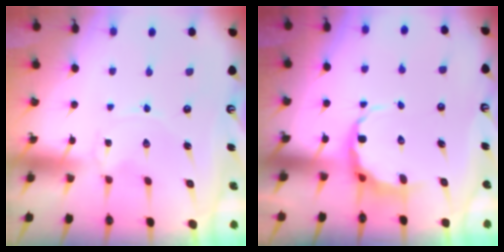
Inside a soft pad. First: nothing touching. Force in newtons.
{"total": 6.8, "press": 6.6, "slide": 2.0}